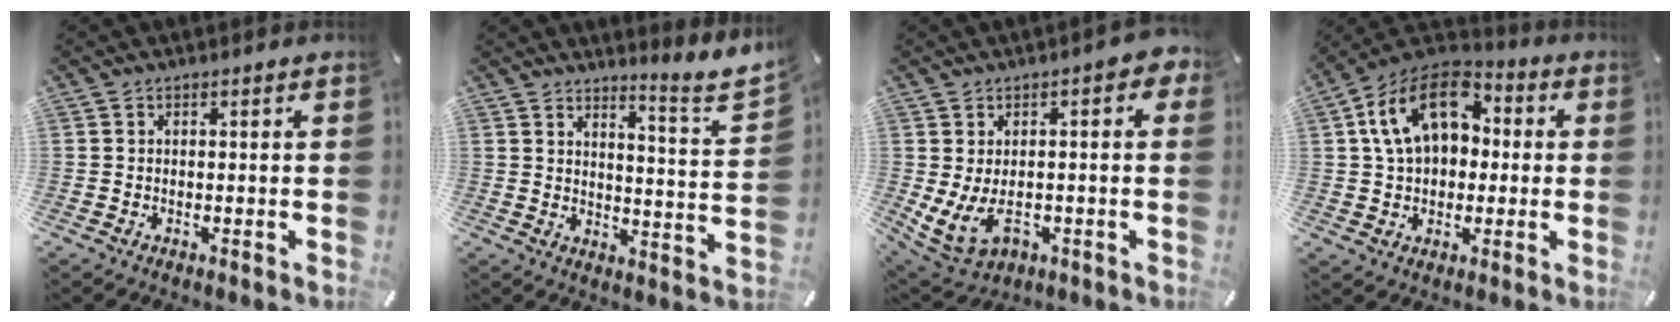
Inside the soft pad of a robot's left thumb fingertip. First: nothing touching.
{"total": 6.2, "force": [5.5, 0.5, 3.0], "torque": [-0.039, -0.062, 0.085]}
{"total": 11.4, "force": [-0.1, 7.9, 8.3], "torque": [-0.130, -0.010, 0.003]}
{"total": 16.2, "force": [4.6, 11.6, 10.4], "torque": [-0.205, -0.004, 0.080]}